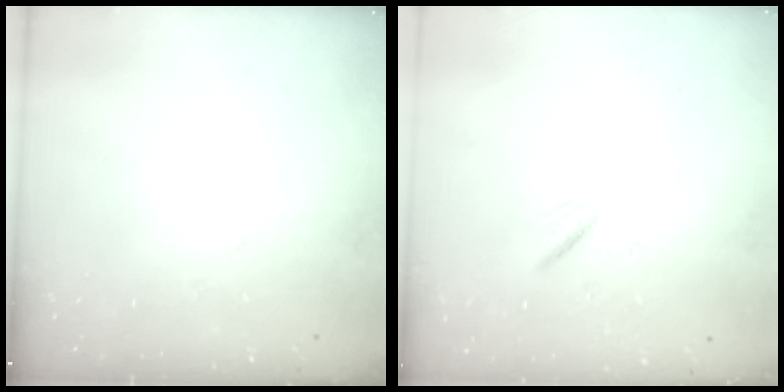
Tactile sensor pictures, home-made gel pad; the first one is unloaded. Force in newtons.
{"total": 0.8, "press": 0.4, "slide": 0.7}